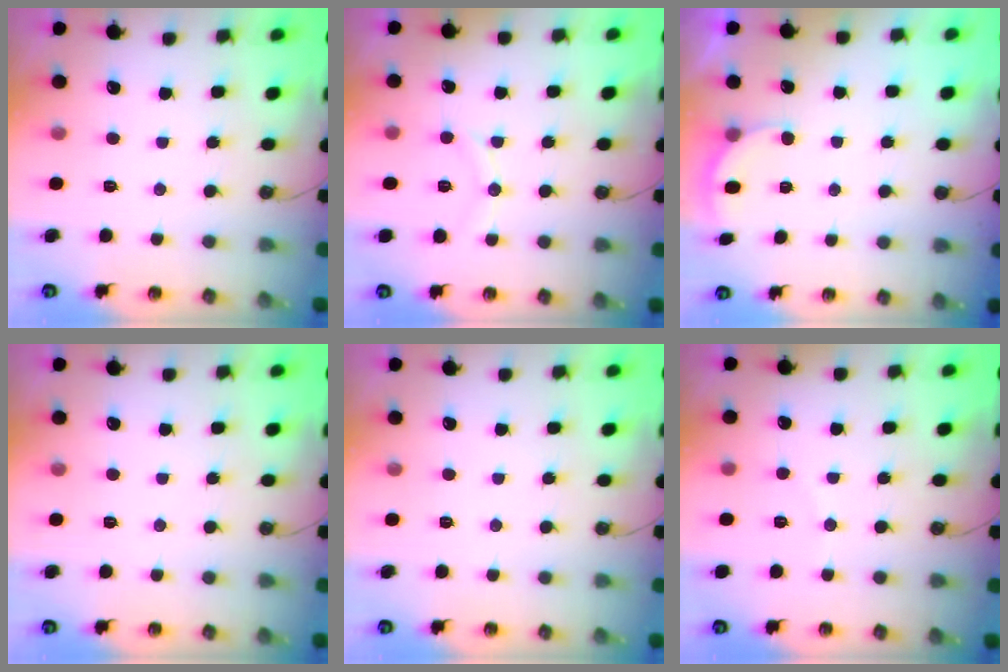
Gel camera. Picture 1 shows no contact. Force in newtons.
{"total": 6.9, "press": 6.8, "slide": 0.8}
{"total": 2.8, "press": 2.6, "slide": 1.0}
{"total": 0.0}
{"total": 0.0}
{"total": 2.0, "press": 2.0, "slide": 0.2}